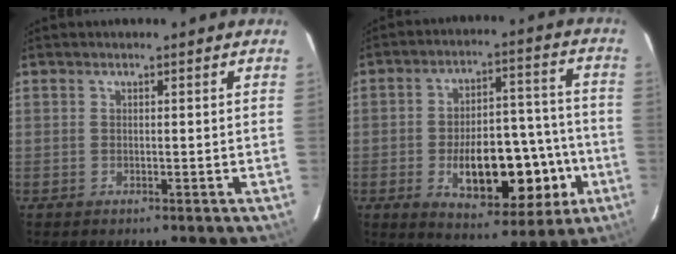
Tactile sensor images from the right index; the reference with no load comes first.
{"total": 16.1, "force": [-4.6, 7.2, 13.6], "torque": [-0.198, 0.020, -0.058]}